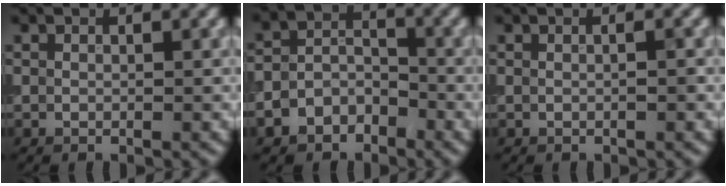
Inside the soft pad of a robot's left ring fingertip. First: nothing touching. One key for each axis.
{"total": 3.7, "fx": -2.3, "fy": 2.7, "fz": 1.2, "tx": -0.008, "ty": 0.006, "tz": -0.048}
{"total": 0.8, "fx": 0.0, "fy": 0.1, "fz": 0.8, "tx": -0.013, "ty": -0.001, "tz": -0.003}